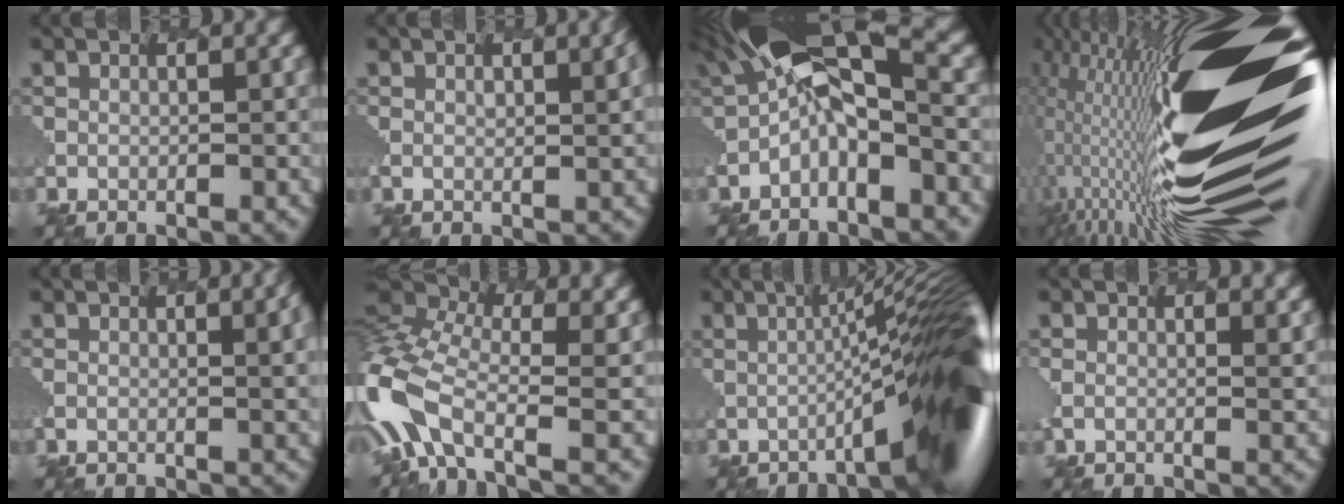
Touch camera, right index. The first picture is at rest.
{"total": 4.3, "force": [0.6, 2.0, 3.8], "torque": [-0.017, 0.003, -0.001]}
{"total": 9.6, "force": [0.2, 4.3, 8.6], "torque": [-0.152, 0.046, -0.019]}
{"total": 18.1, "force": [1.3, 4.6, 17.5], "torque": [-0.323, 0.029, -0.007]}
{"total": 5.2, "force": [1.0, 2.3, 4.6], "torque": [0.001, 0.032, -0.016]}
{"total": 7.2, "force": [-2.5, 3.8, 5.6], "torque": [-0.170, 0.008, -0.077]}
{"total": 11.2, "force": [-2.2, 2.1, 10.8], "torque": [-0.088, 0.021, -0.053]}
{"total": 0.7, "force": [0.5, -0.2, 0.3], "torque": [0.001, 0.007, -0.005]}